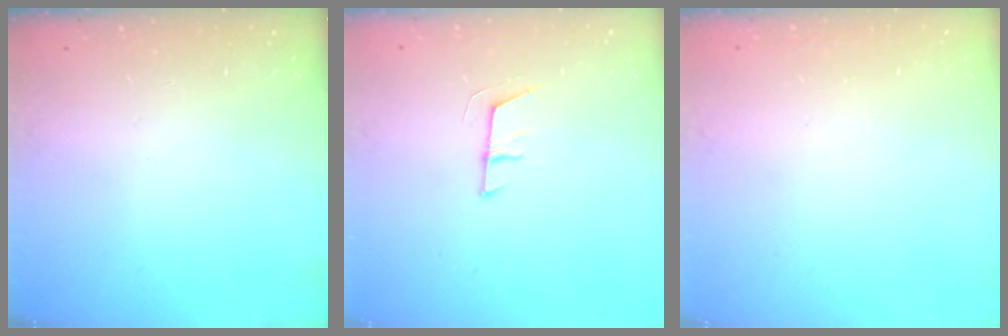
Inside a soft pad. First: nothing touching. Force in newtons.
{"total": 5.7, "press": 5.6, "slide": 1.0}
{"total": 0.9, "press": 0.9, "slide": 0.0}